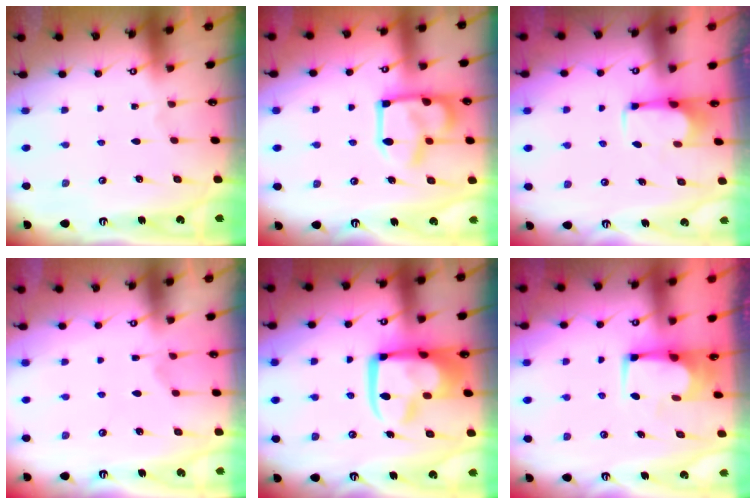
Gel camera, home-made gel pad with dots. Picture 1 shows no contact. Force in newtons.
{"total": 11.8, "press": 11.7, "slide": 1.3}
{"total": 2.8, "press": 2.7, "slide": 0.8}
{"total": 3.5, "press": 3.3, "slide": 1.0}
{"total": 16.2, "press": 16.1, "slide": 1.9}
{"total": 2.9, "press": 2.9, "slide": 0.2}